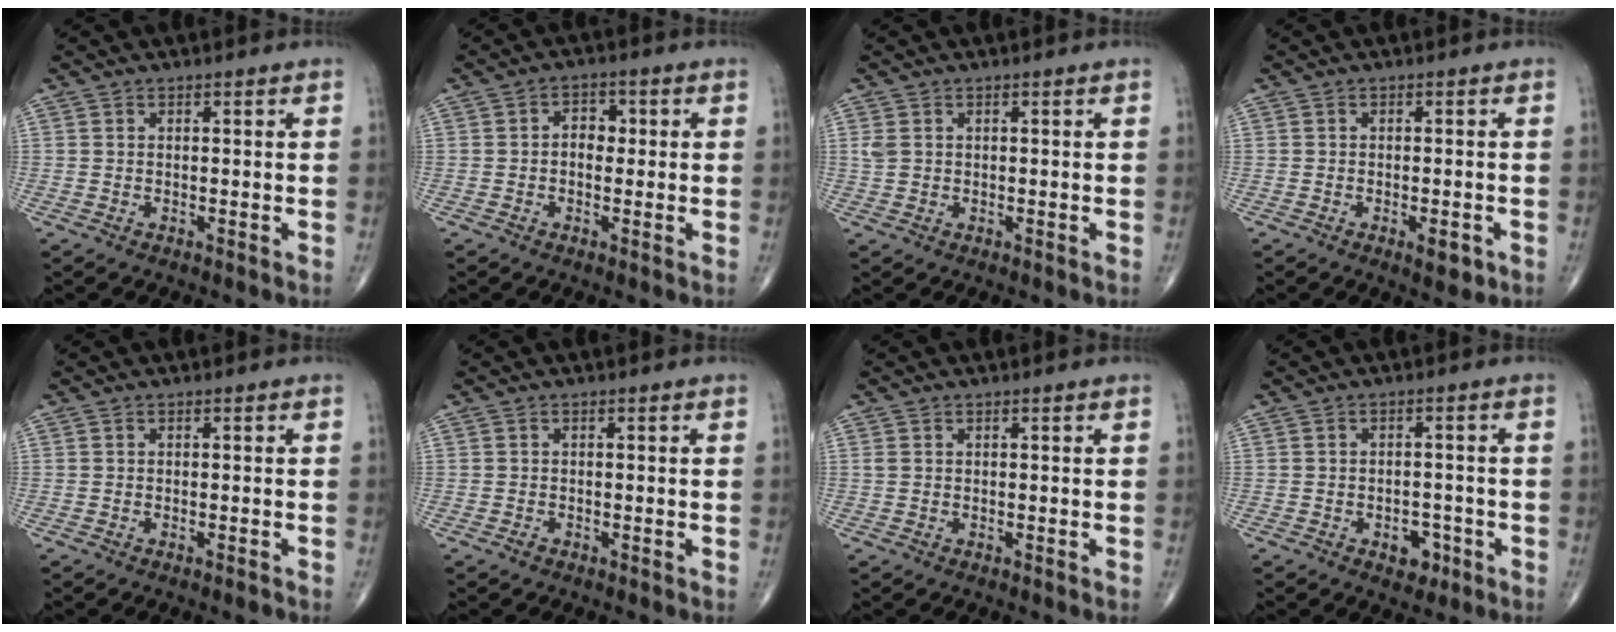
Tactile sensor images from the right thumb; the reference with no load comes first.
{"total": 3.0, "force": [0.0, 2.2, 2.0], "torque": [-0.019, 0.012, -0.005]}
{"total": 1.8, "force": [0.4, 1.4, 1.1], "torque": [-0.028, 0.003, 0.014]}
{"total": 3.3, "force": [-1.5, 1.3, 2.7], "torque": [-0.031, -0.001, -0.017]}
{"total": 0.7, "force": [-0.5, 0.1, 0.5], "torque": [-0.010, -0.002, -0.008]}
{"total": 0.7, "force": [-0.5, 0.4, 0.2], "torque": [-0.003, 0.000, -0.011]}
{"total": 0.7, "force": [0.2, 0.5, 0.5], "torque": [-0.013, 0.006, 0.007]}
{"total": 4.1, "force": [-2.0, 2.8, 2.3], "torque": [-0.006, 0.015, -0.024]}